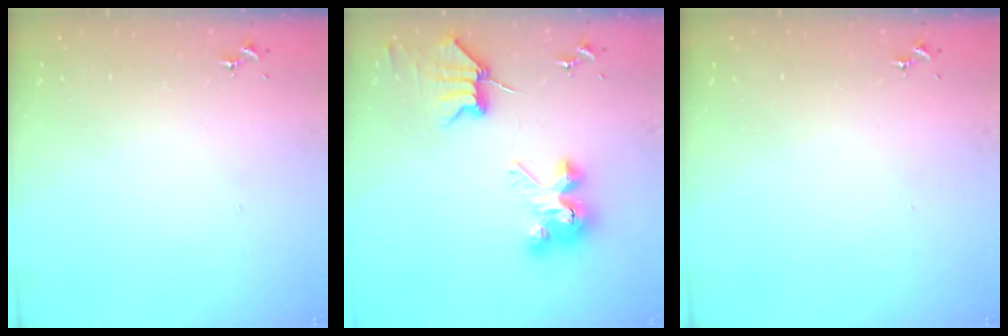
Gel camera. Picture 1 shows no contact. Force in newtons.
{"total": 7.4, "press": 7.4, "slide": 0.3}
{"total": 0.0}